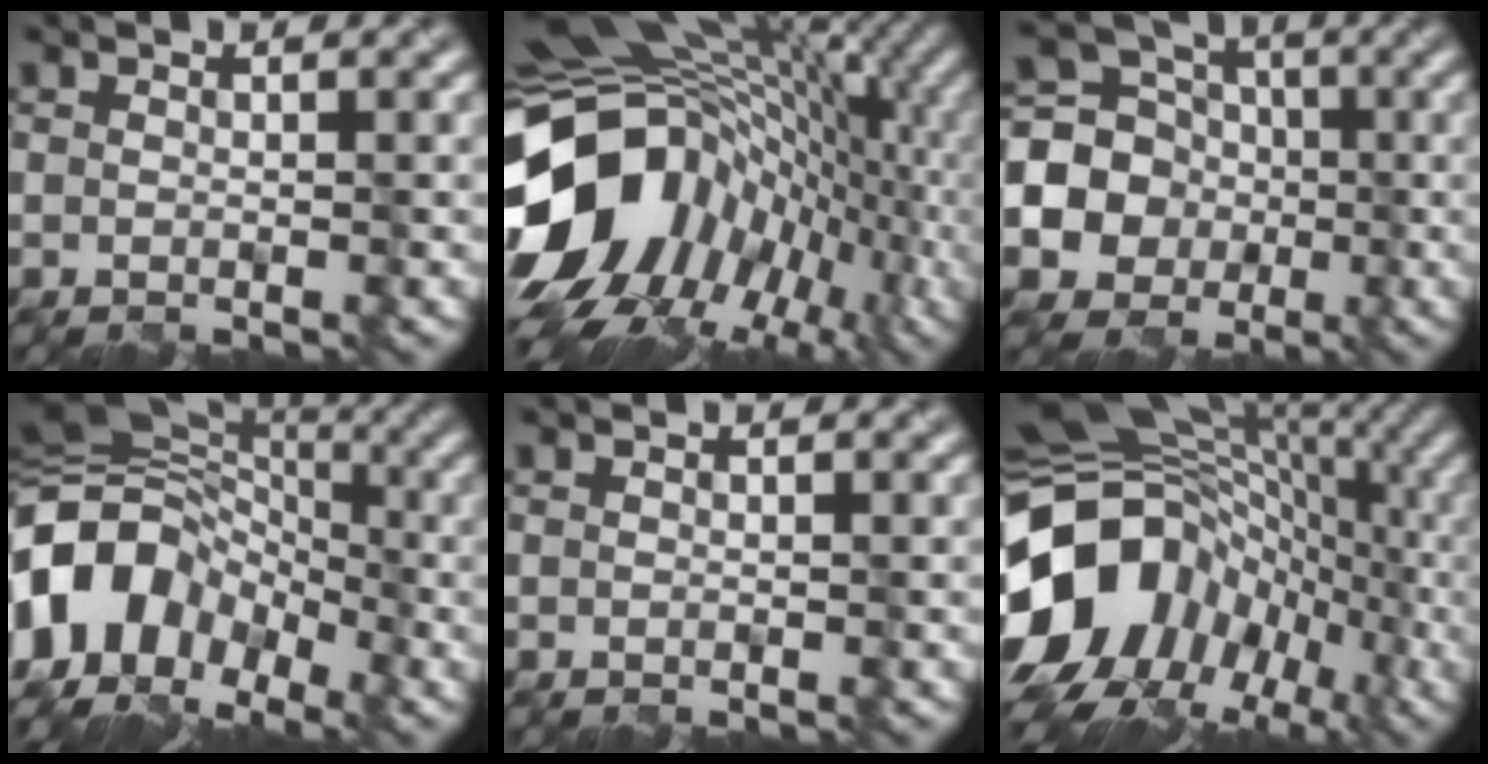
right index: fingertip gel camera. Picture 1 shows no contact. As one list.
[{"total": 15.0, "force": [-1.6, 11.6, 9.5], "torque": [-0.172, 0.000, -0.018]}, {"total": 10.0, "force": [-1.7, 9.1, 3.8], "torque": [-0.089, -0.002, -0.064]}, {"total": 13.3, "force": [-5.2, 9.7, 7.5], "torque": [-0.164, 0.005, -0.117]}, {"total": 0.0}, {"total": 13.7, "force": [-2.7, 11.0, 7.6], "torque": [-0.137, 0.007, -0.070]}]